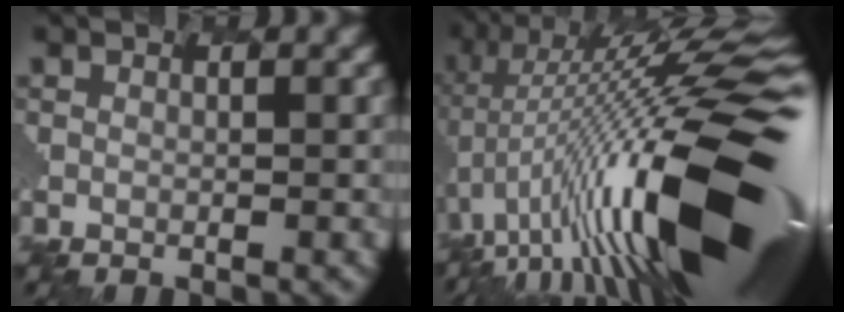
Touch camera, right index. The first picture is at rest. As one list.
[{"total": 18.0, "force": [-1.3, 6.0, 16.9], "torque": [-0.270, 0.014, -0.026]}]